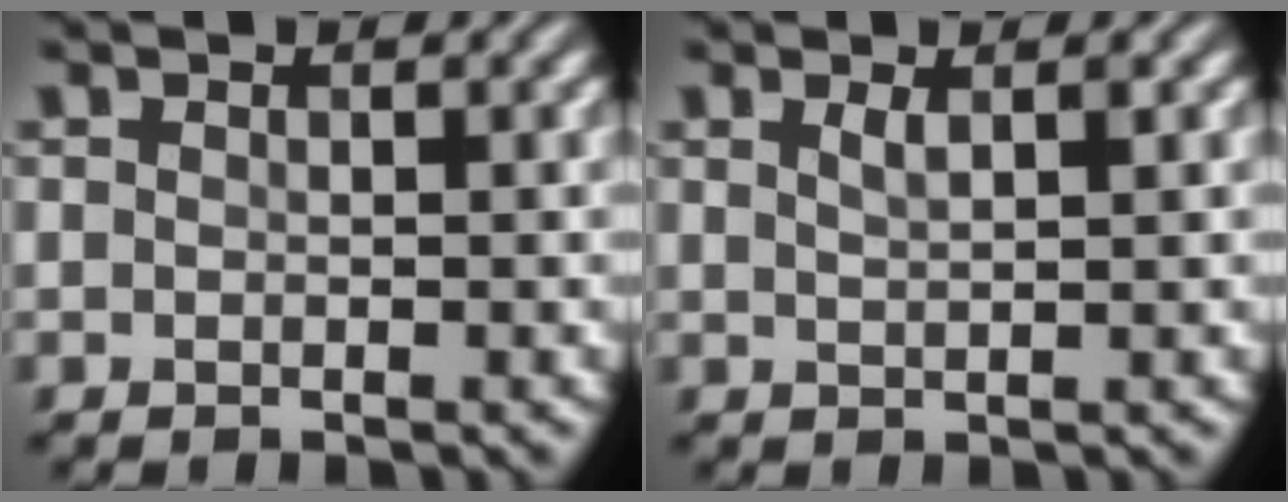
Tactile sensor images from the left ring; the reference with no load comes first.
{"total": 1.3, "force": [0.7, 0.3, 1.0], "torque": [-0.015, 0.002, 0.009]}